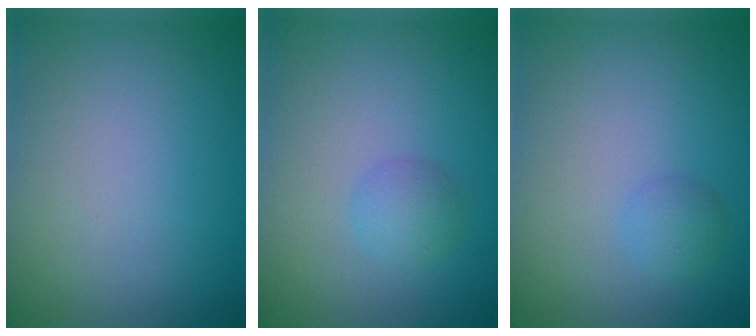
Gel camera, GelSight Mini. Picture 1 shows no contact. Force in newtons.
{"total": 1.7, "press": 1.7, "slide": 0.1}
{"total": 1.2, "press": 1.2, "slide": 0.1}